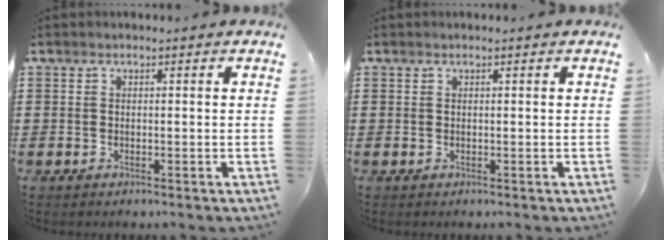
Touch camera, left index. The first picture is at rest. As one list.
[{"total": 0.0}]